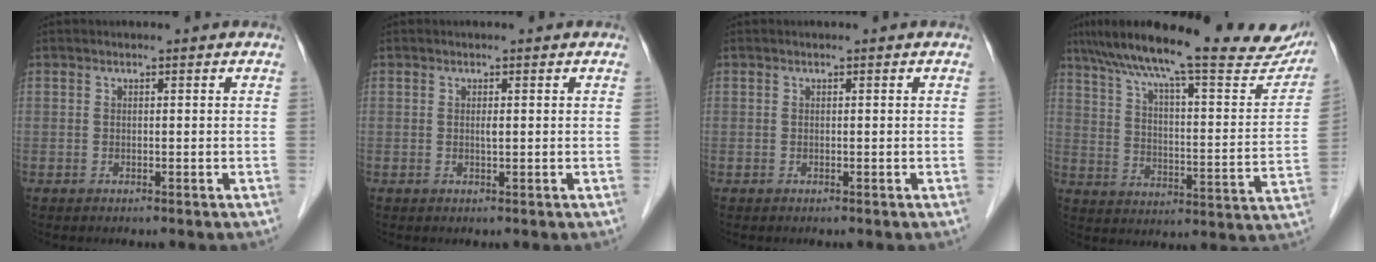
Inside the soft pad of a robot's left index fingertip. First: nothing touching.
{"total": 0.7, "force": [-0.2, 0.0, 0.7], "torque": [-0.015, -0.006, -0.004]}
{"total": 0.0}
{"total": 29.4, "force": [24.2, 4.8, 15.9], "torque": [-0.250, -0.021, 0.318]}